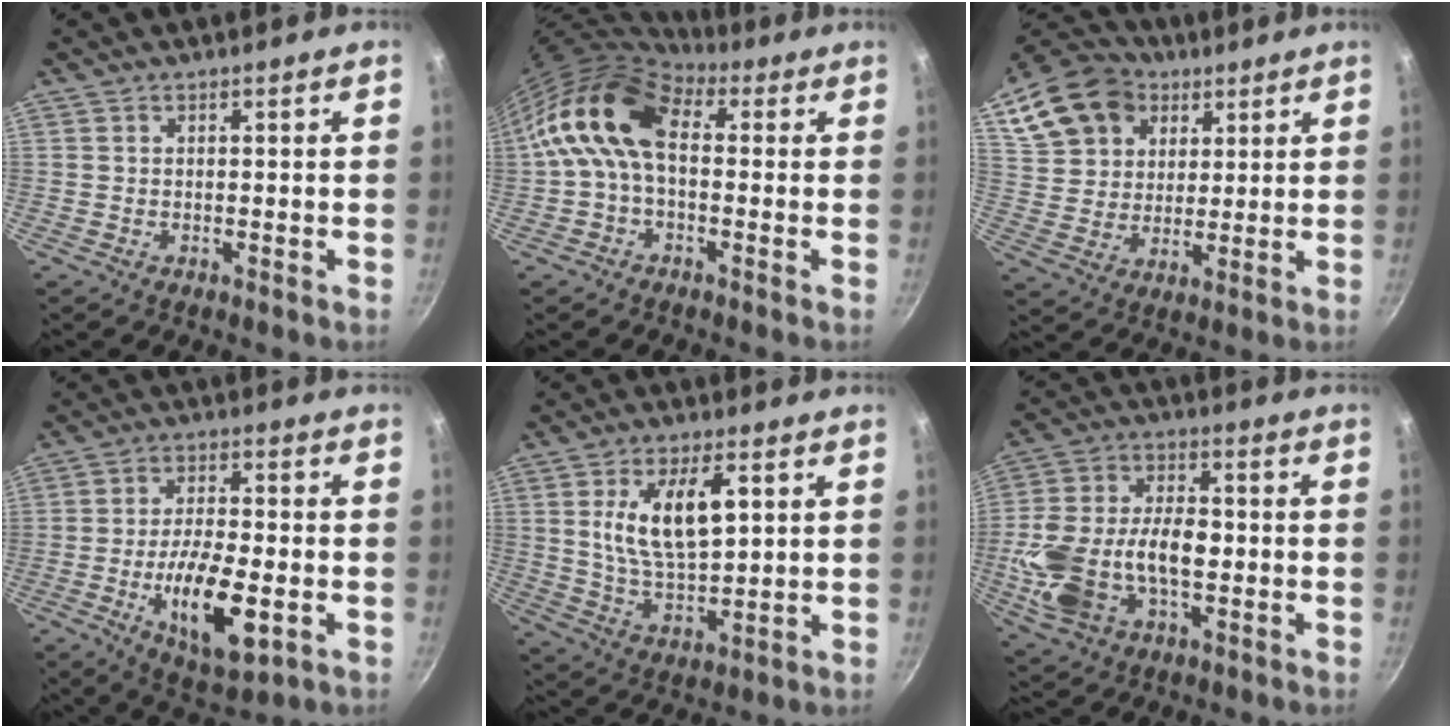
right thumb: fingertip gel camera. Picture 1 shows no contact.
{"total": 12.3, "force": [1.1, 7.9, 9.4], "torque": [-0.152, 0.027, 0.000]}
{"total": 16.9, "force": [7.7, 12.8, 7.8], "torque": [-0.141, 0.008, 0.141]}
{"total": 14.6, "force": [-4.1, 5.6, 12.9], "torque": [-0.217, 0.009, -0.065]}
{"total": 13.4, "force": [3.4, 6.3, 11.3], "torque": [-0.186, -0.011, 0.065]}
{"total": 17.4, "force": [-2.5, 10.5, 13.6], "torque": [-0.252, 0.027, -0.043]}